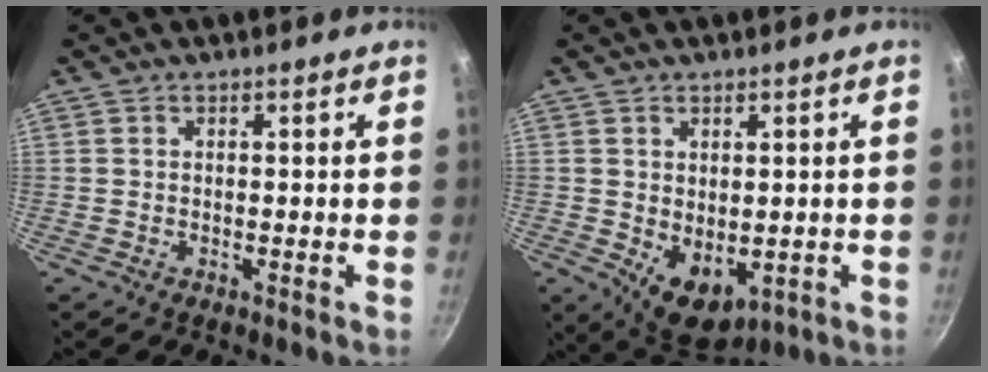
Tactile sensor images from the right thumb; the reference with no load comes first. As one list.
[{"total": 9.0, "force": [-1.9, 5.5, 6.8], "torque": [-0.085, -0.010, -0.006]}]